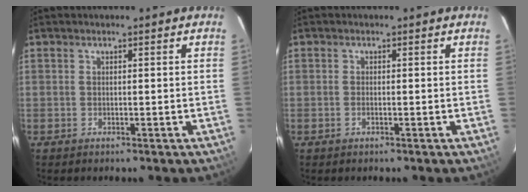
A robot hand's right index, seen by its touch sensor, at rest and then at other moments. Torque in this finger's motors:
{"motor_torque": [-0.10, 0.04, -0.03, 0.00]}